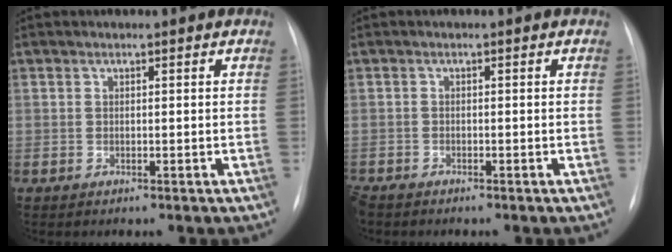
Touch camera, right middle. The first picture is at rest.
{"total": 2.1, "force": [-1.9, 0.7, 0.7], "torque": [-0.015, -0.005, -0.031]}